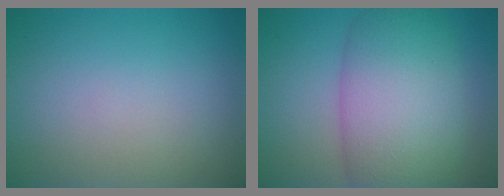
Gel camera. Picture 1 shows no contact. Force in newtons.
{"total": 10.3, "press": 10.3, "slide": 0.2}